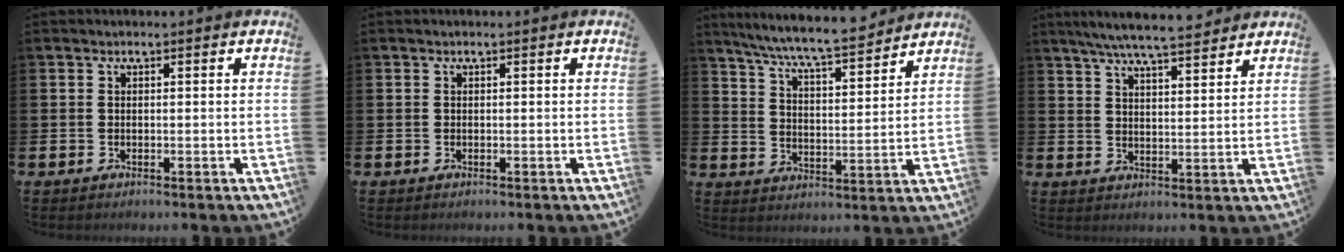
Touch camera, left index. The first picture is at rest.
{"total": 0.0}
{"total": 7.9, "force": [7.4, 0.2, 2.6], "torque": [-0.082, -0.048, 0.132]}
{"total": 6.6, "force": [6.2, 0.4, 2.1], "torque": [-0.056, -0.028, 0.110]}